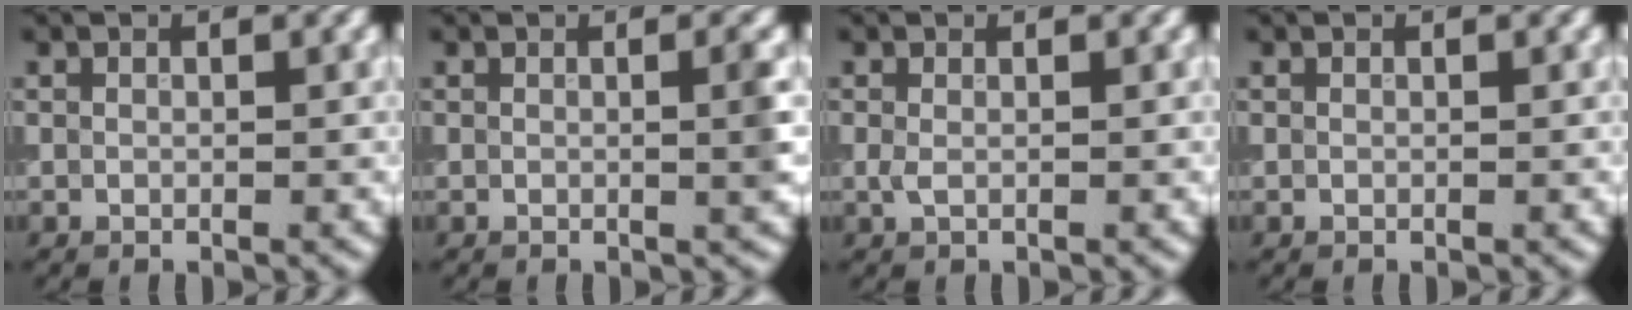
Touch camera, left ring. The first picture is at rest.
{"total": 1.5, "force": [0.0, 0.0, 1.5], "torque": [-0.019, -0.002, -0.002]}
{"total": 0.7, "force": [0.0, 0.3, 0.7], "torque": [-0.018, 0.000, -0.001]}
{"total": 0.0}